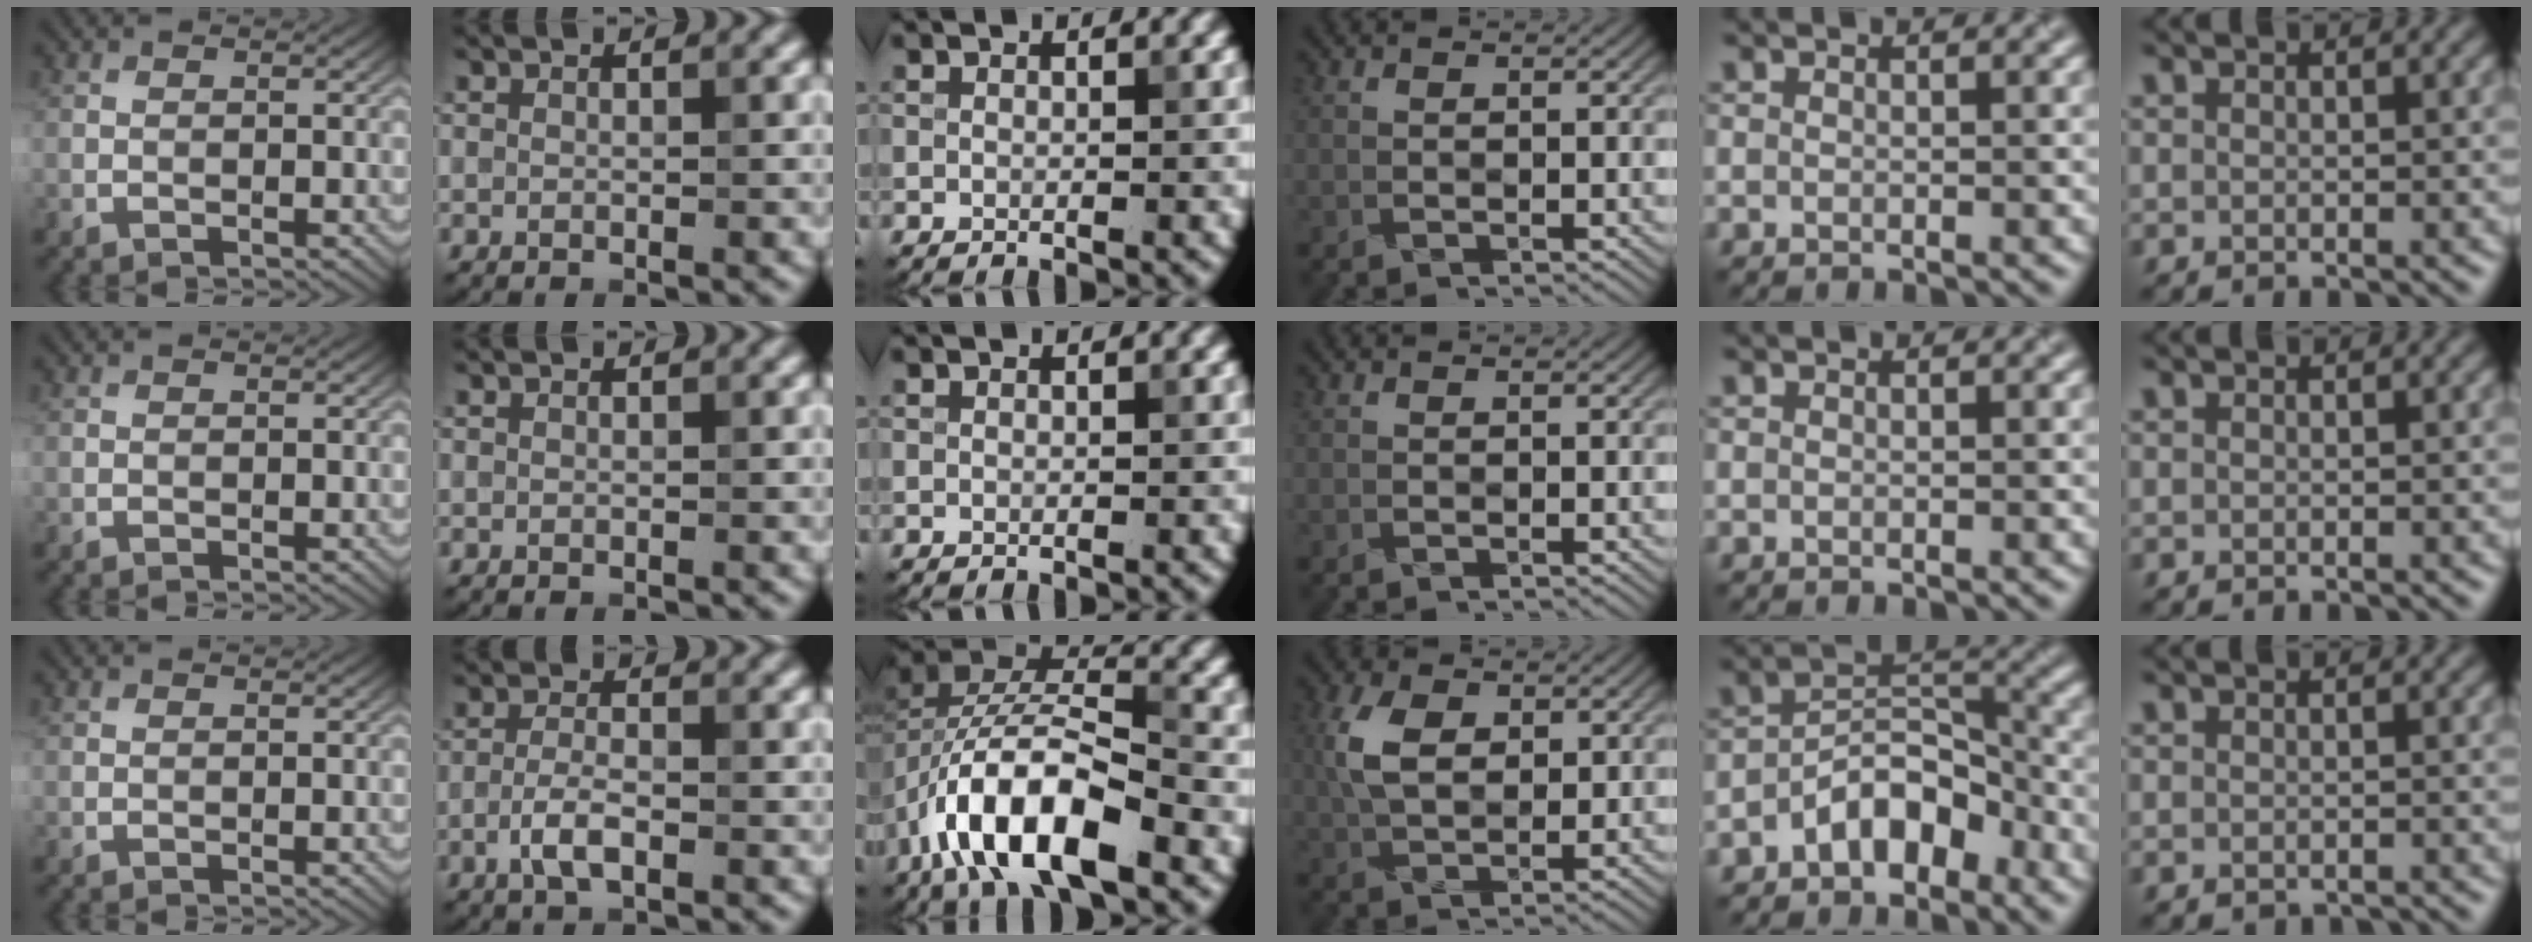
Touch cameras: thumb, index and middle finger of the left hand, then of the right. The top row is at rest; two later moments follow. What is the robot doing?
{"motion": "fold", "object": "napkin"}